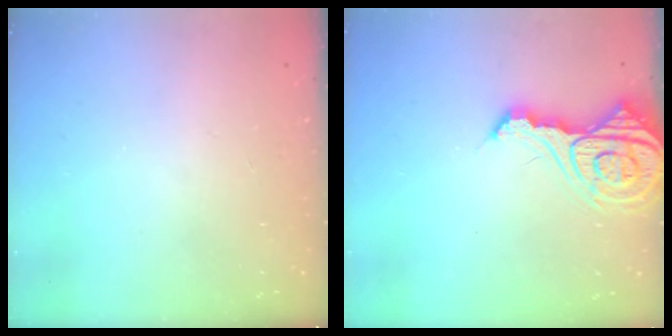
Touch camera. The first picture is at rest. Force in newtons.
{"total": 14.4, "press": 14.3, "slide": 1.4}